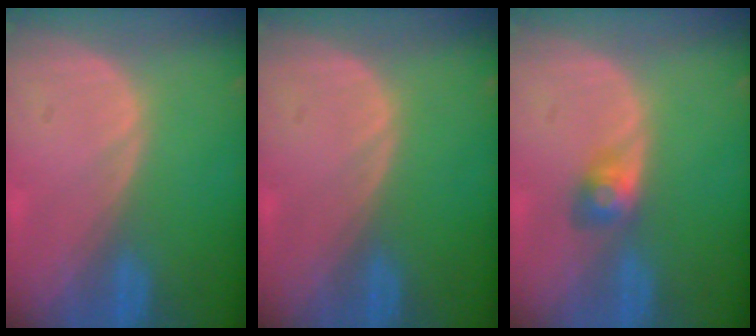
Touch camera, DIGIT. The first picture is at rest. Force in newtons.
{"total": 0.0}
{"total": 2.9, "press": 2.7, "slide": 1.0}